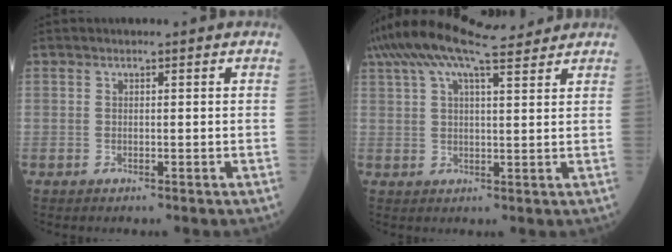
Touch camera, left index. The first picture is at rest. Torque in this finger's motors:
{"motor_torque": [1.02, -1.12, 0.48, 0.21]}